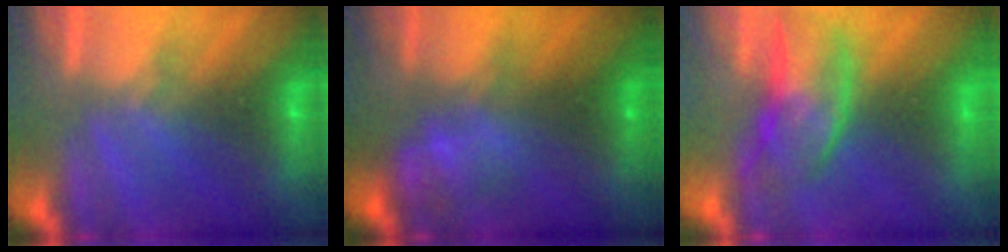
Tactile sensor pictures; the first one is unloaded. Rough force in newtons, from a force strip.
{"total": 2.3}
{"total": 2.7}